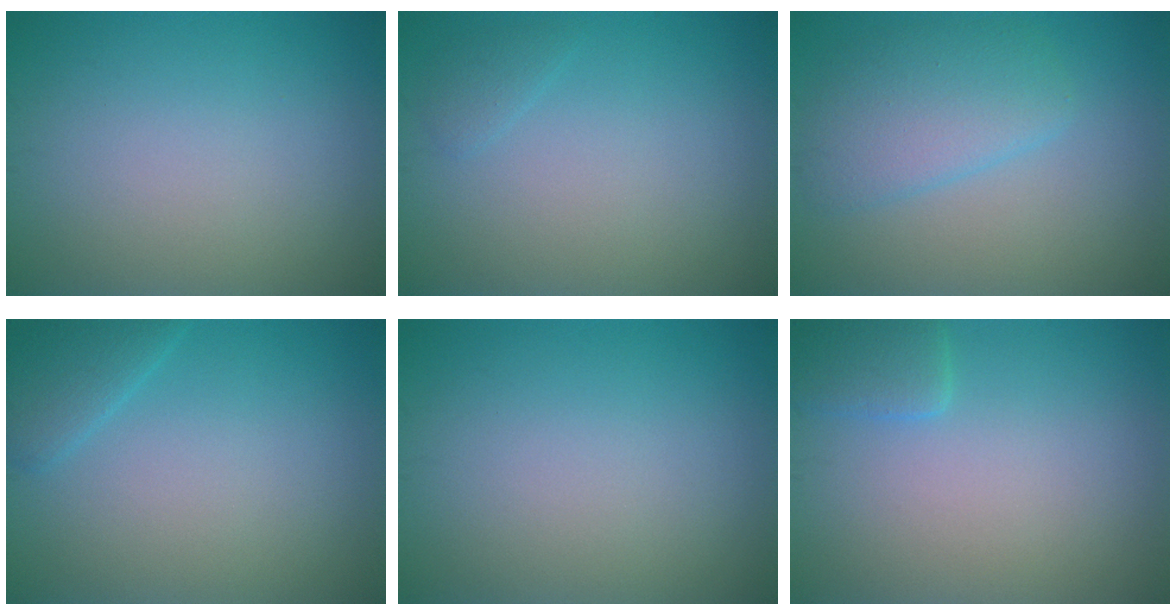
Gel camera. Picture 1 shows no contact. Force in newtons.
{"total": 0.9, "press": 0.9, "slide": 0.1}
{"total": 3.9, "press": 3.9, "slide": 0.3}
{"total": 2.2, "press": 2.2, "slide": 0.1}
{"total": 0.0}
{"total": 2.3, "press": 2.3, "slide": 0.2}